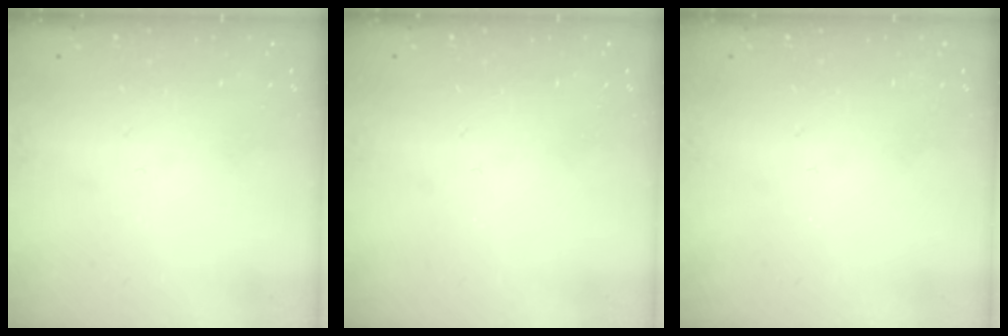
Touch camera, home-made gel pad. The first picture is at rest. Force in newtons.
{"total": 0.0}
{"total": 0.0}